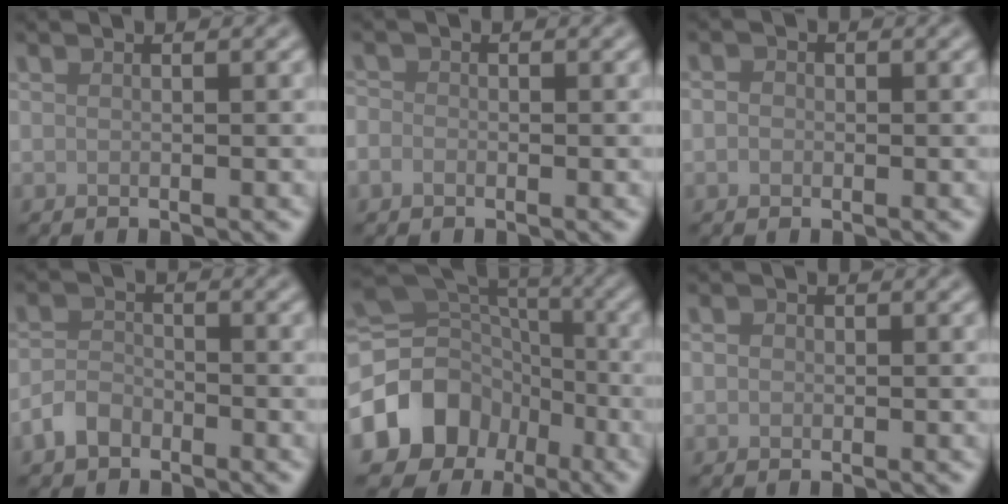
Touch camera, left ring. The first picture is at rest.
{"total": 1.2, "force": [-0.6, 0.9, 0.4], "torque": [-0.005, 0.001, -0.017]}
{"total": 1.1, "force": [-0.4, 1.0, 0.4], "torque": [-0.005, 0.000, -0.011]}
{"total": 2.7, "force": [-1.9, 1.6, 1.0], "torque": [-0.018, 0.005, -0.044]}
{"total": 12.7, "force": [-5.4, 10.5, 4.8], "torque": [-0.112, -0.006, -0.097]}
{"total": 0.9, "force": [-0.1, 0.8, 0.3], "torque": [-0.003, -0.003, -0.004]}